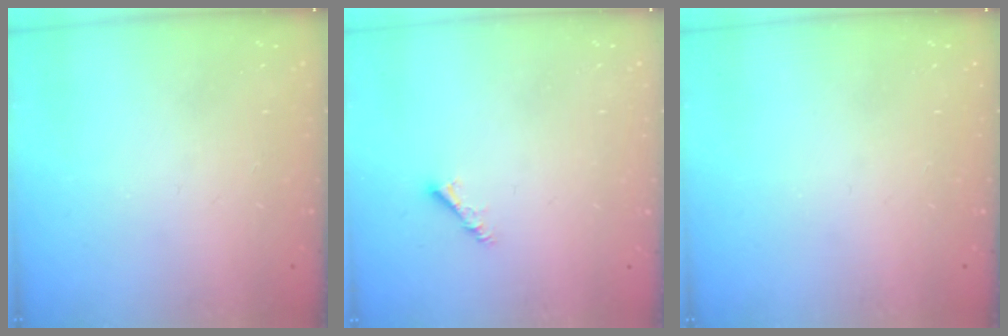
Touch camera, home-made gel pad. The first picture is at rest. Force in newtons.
{"total": 3.0, "press": 2.9, "slide": 0.6}
{"total": 0.0}